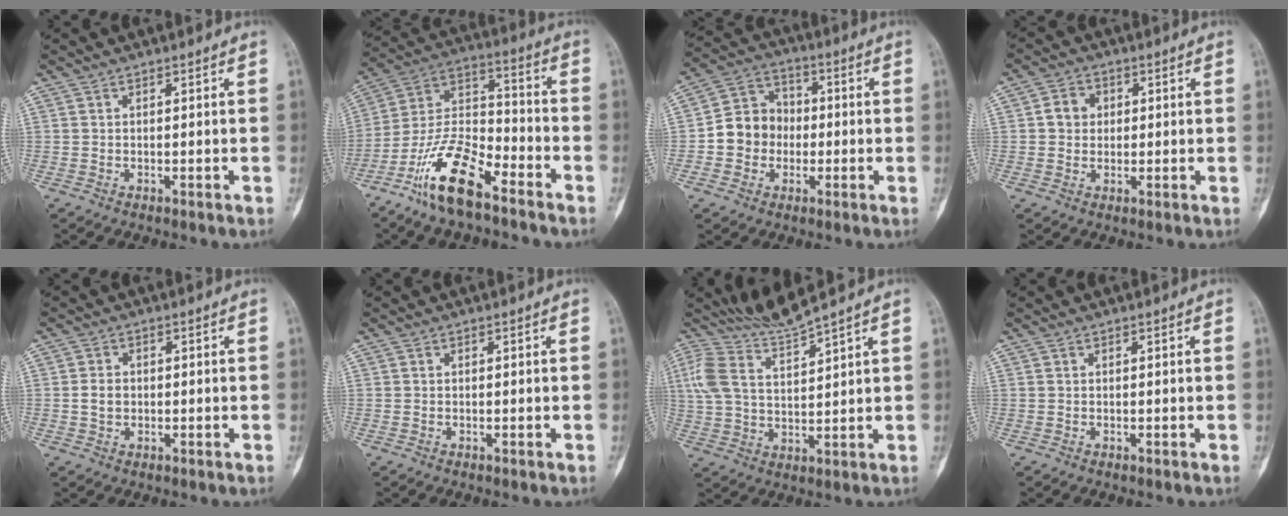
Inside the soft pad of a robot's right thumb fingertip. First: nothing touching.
{"total": 15.2, "force": [-9.9, 5.5, 10.2], "torque": [-0.191, 0.068, -0.193]}
{"total": 9.9, "force": [-1.4, 8.8, 4.2], "torque": [-0.036, 0.033, -0.036]}
{"total": 4.5, "force": [0.6, 4.0, 1.9], "torque": [-0.008, 0.006, 0.004]}
{"total": 2.6, "force": [-0.1, 2.1, 1.5], "torque": [-0.020, 0.006, -0.003]}
{"total": 0.0}
{"total": 6.8, "force": [6.1, -0.8, 2.8], "torque": [-0.068, -0.042, 0.134]}
{"total": 0.0}